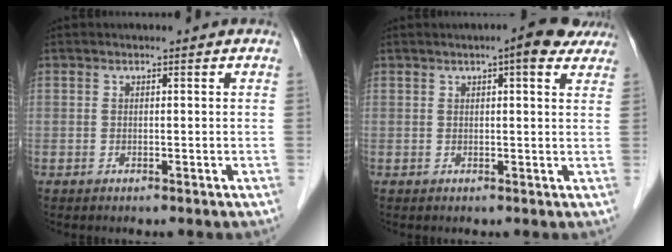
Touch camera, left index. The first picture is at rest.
{"total": 5.3, "force": [3.7, 1.1, 3.7], "torque": [-0.042, 0.012, 0.039]}